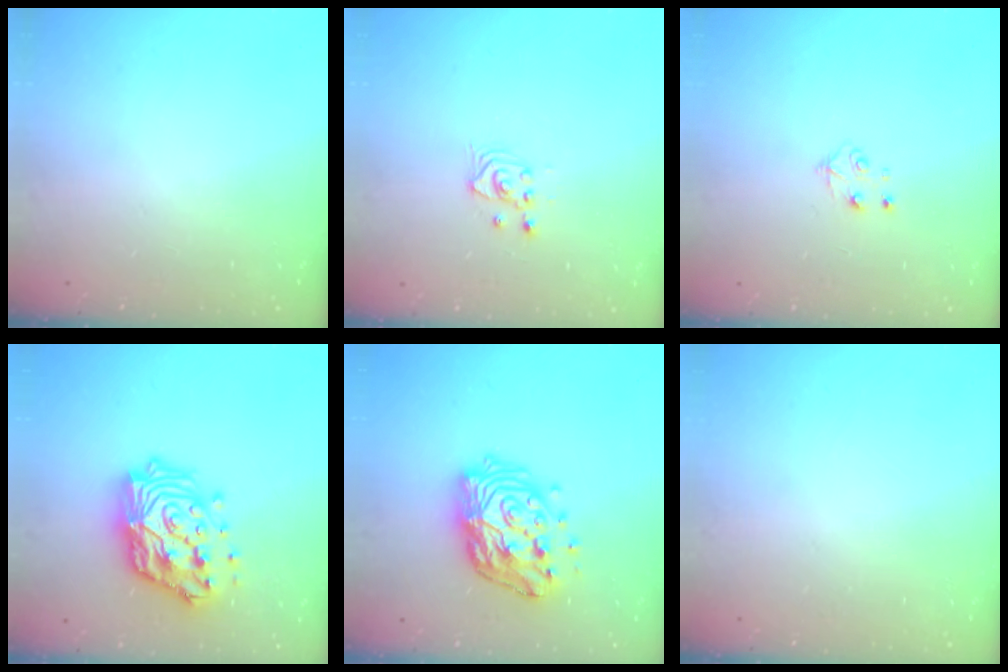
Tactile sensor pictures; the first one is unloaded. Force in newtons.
{"total": 3.2, "press": 3.2, "slide": 0.4}
{"total": 4.5, "press": 4.5, "slide": 0.4}
{"total": 19.2, "press": 19.1, "slide": 1.8}
{"total": 17.1, "press": 17.0, "slide": 1.9}
{"total": 0.0}